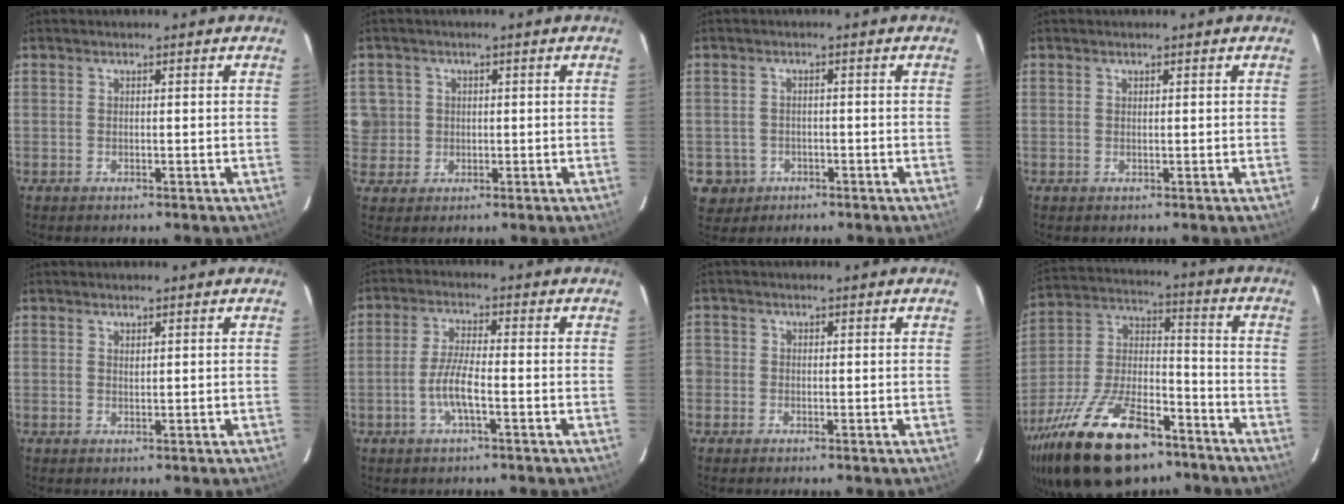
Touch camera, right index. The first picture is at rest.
{"total": 5.4, "force": [0.6, 5.3, 0.7], "torque": [-0.005, 0.021, 0.017]}
{"total": 4.7, "force": [-1.5, 4.4, 0.6], "torque": [-0.024, 0.013, -0.014]}
{"total": 0.0}
{"total": 0.7, "force": [0.5, 0.3, 0.3], "torque": [-0.004, 0.001, 0.010]}
{"total": 5.6, "force": [-2.1, 0.9, 5.1], "torque": [-0.106, -0.002, -0.042]}
{"total": 2.7, "force": [-1.1, 2.4, 0.5], "torque": [-0.013, 0.000, -0.024]}
{"total": 26.2, "force": [-16.8, 11.2, 16.7], "torque": [-0.329, -0.010, -0.275]}